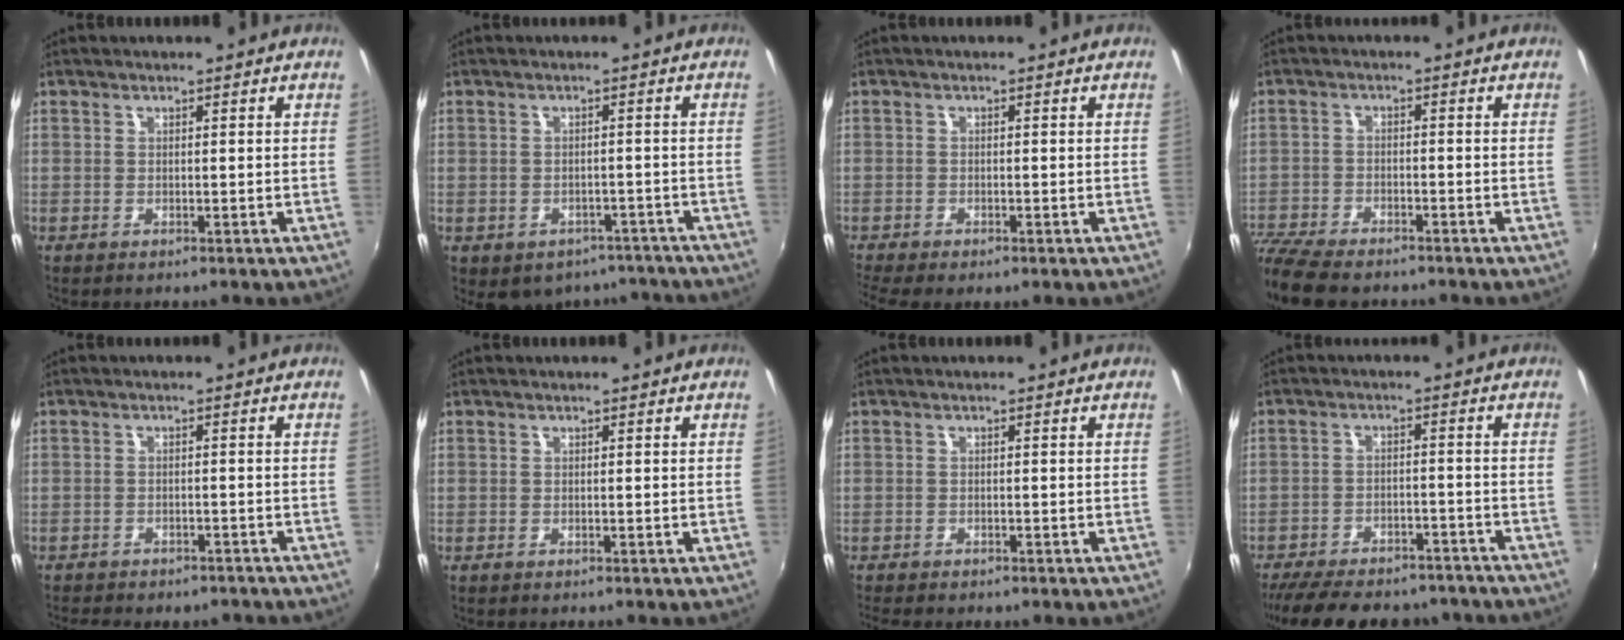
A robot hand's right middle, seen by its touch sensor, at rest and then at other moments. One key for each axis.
{"total": 11.3, "fx": -8.1, "fy": 6.8, "fz": 4.2, "tx": -0.088, "ty": -0.004, "tz": -0.086}
{"total": 4.3, "fx": -3.1, "fy": 0.9, "fz": 2.8, "tx": -0.065, "ty": -0.024, "tz": -0.052}
{"total": 10.8, "fx": -9.3, "fy": 3.1, "fz": 4.6, "tx": -0.129, "ty": -0.033, "tz": -0.171}
{"total": 8.9, "fx": -7.8, "fy": 2.8, "fz": 3.3, "tx": -0.077, "ty": -0.017, "tz": -0.103}
{"total": 0.0}
{"total": 3.5, "fx": -3.0, "fy": 0.7, "fz": 1.5, "tx": -0.036, "ty": -0.019, "tz": -0.048}
{"total": 20.5, "fx": -17.1, "fy": 7.1, "fz": 8.7, "tx": -0.185, "ty": -0.010, "tz": -0.228}